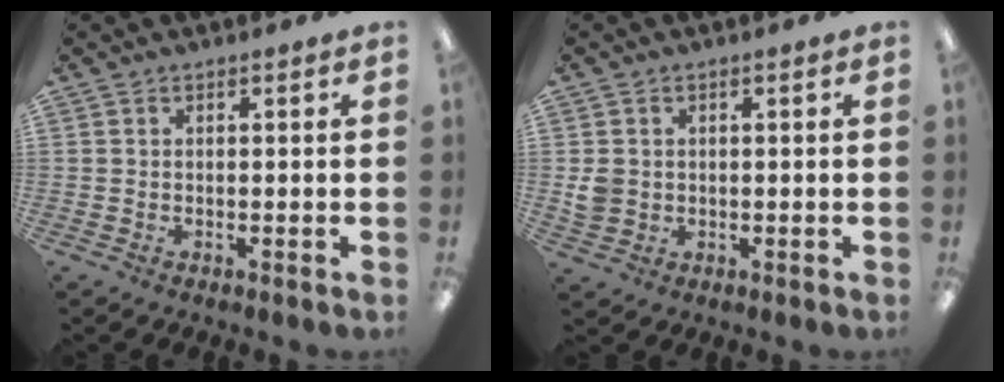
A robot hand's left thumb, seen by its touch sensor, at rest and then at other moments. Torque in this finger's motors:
{"motor_torque": [-0.40, 0.44, 0.27, -0.01, 0.00]}